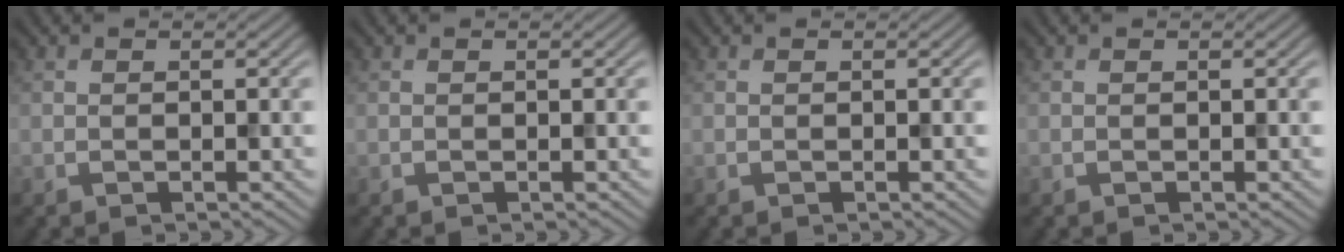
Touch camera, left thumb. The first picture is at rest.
{"total": 0.0}
{"total": 0.0}
{"total": 0.0}